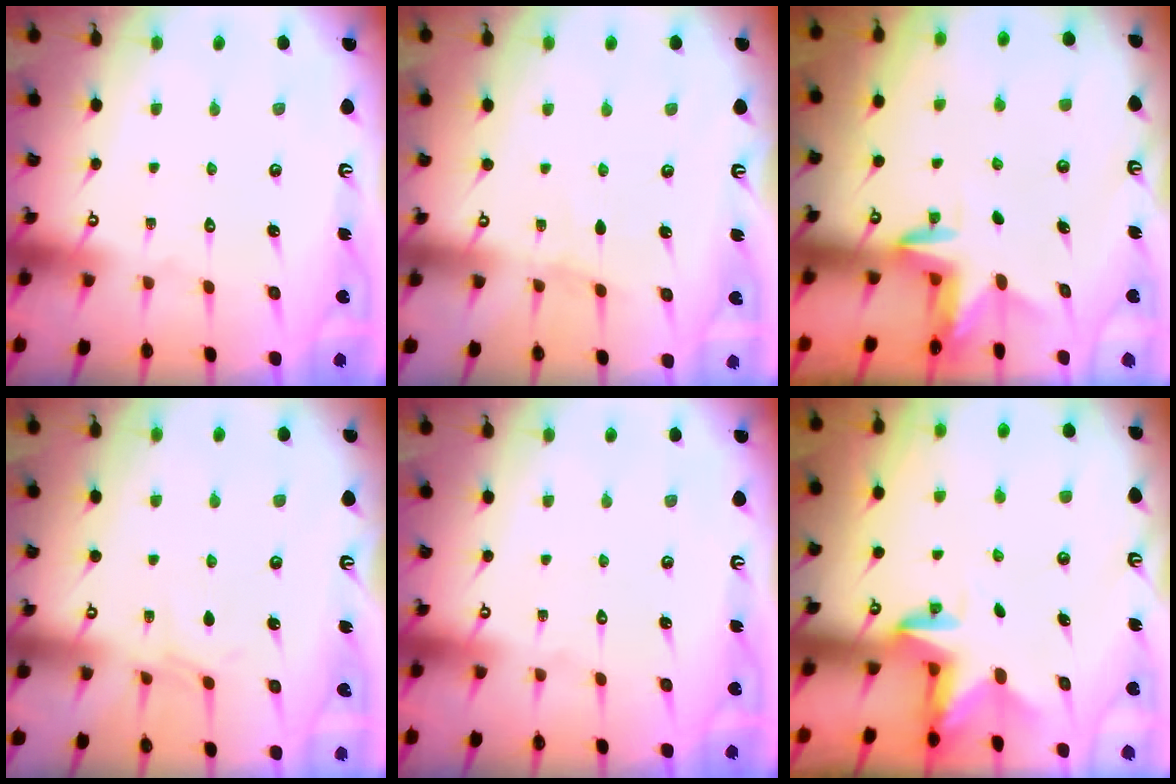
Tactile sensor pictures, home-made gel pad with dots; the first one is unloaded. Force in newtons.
{"total": 2.7, "press": 2.7, "slide": 0.3}
{"total": 3.1, "press": 3.0, "slide": 0.3}
{"total": 4.3, "press": 4.3, "slide": 0.5}
{"total": 0.0}
{"total": 3.0, "press": 3.0, "slide": 0.2}